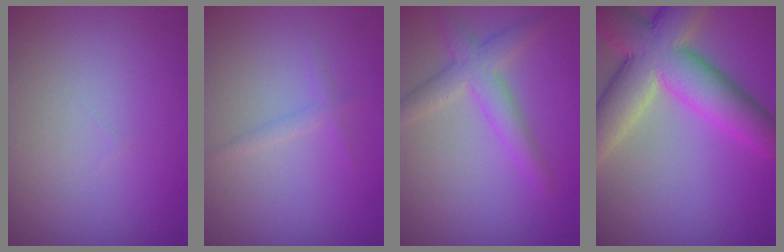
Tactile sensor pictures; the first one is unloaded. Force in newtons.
{"total": 1.0, "press": 1.0, "slide": 0.1}
{"total": 3.6, "press": 3.5, "slide": 0.3}
{"total": 10.7, "press": 10.7, "slide": 0.7}